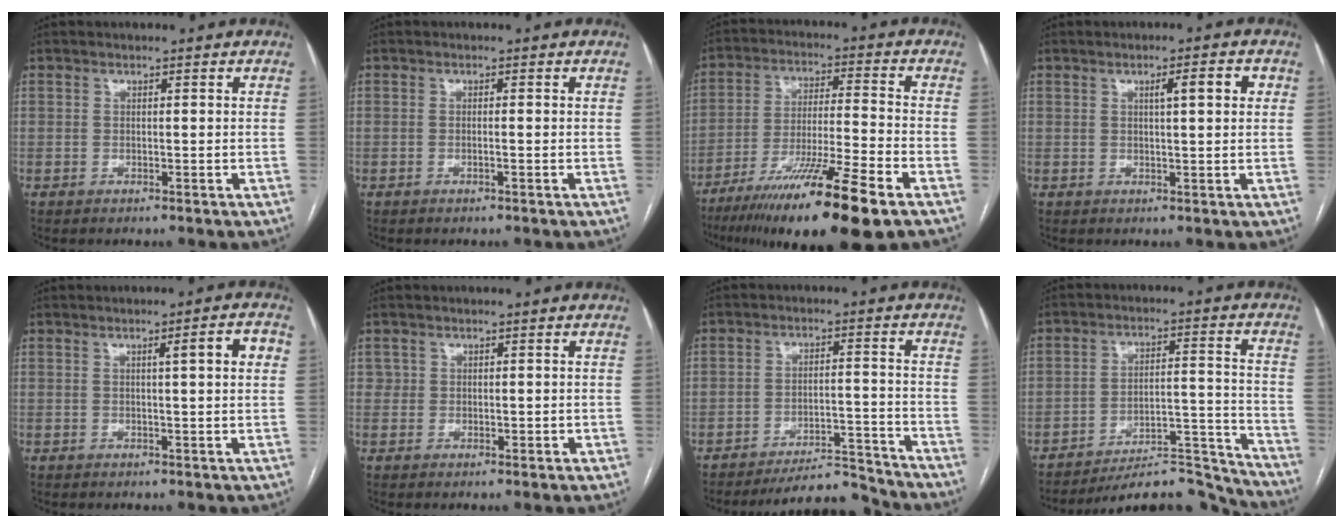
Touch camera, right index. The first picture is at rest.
{"total": 0.5, "force": [-0.2, -0.1, 0.5], "torque": [-0.011, 0.003, -0.001]}
{"total": 17.7, "force": [-11.3, -0.1, 13.6], "torque": [-0.218, -0.040, -0.192]}
{"total": 3.7, "force": [1.2, 0.4, 3.5], "torque": [-0.053, 0.008, 0.018]}
{"total": 4.4, "force": [1.1, 0.0, 4.3], "torque": [-0.056, 0.008, 0.015]}
{"total": 1.5, "force": [0.3, 1.4, 0.4], "torque": [-0.004, 0.003, 0.009]}
{"total": 8.2, "force": [-8.1, 0.9, 0.3], "torque": [0.005, 0.023, -0.125]}
{"total": 13.8, "force": [-13.7, 1.1, 1.3], "torque": [0.004, 0.051, -0.203]}